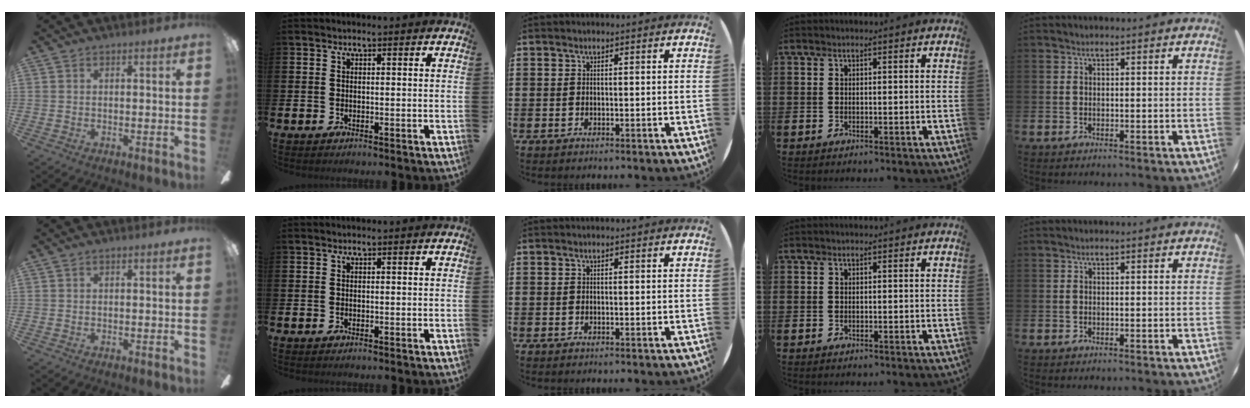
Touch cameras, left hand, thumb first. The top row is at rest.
{}